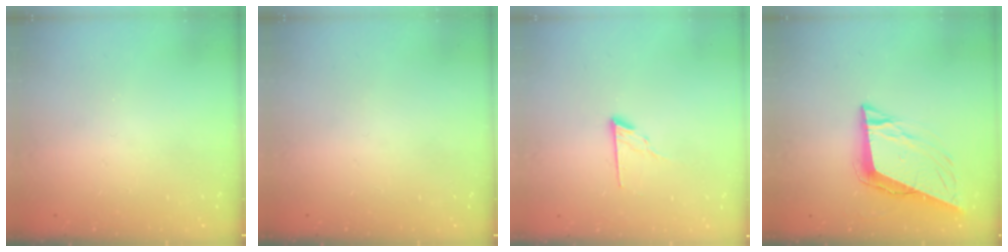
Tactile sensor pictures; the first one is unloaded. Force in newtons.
{"total": 0.0}
{"total": 7.4, "press": 7.4, "slide": 0.6}
{"total": 10.9, "press": 10.3, "slide": 3.4}